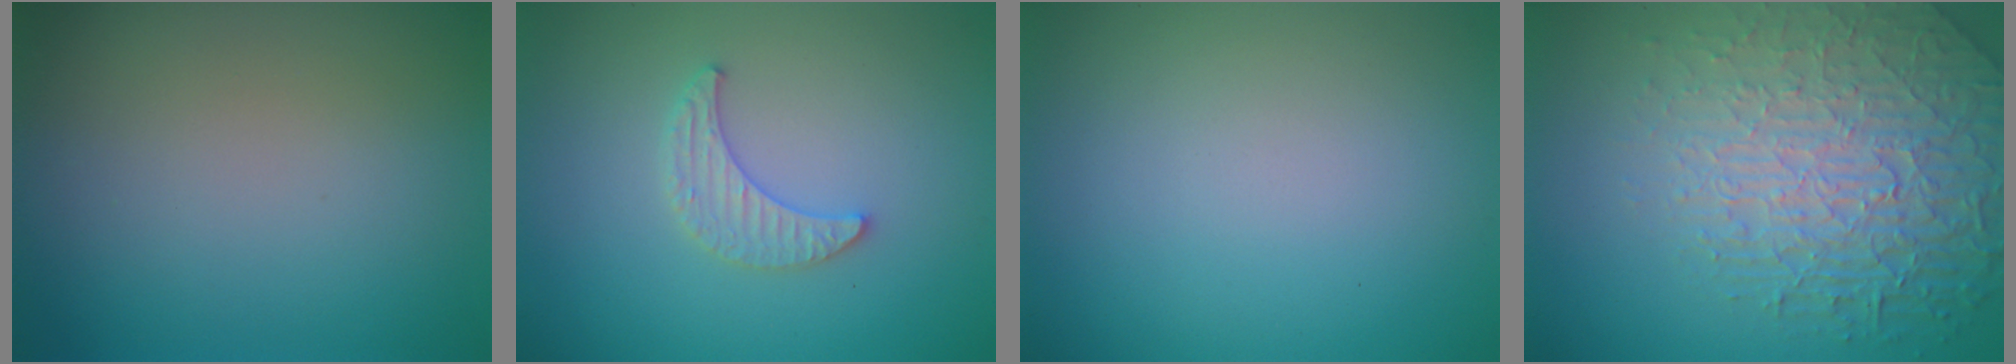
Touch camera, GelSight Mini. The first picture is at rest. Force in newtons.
{"total": 2.2, "press": 2.2, "slide": 0.5}
{"total": 0.0}
{"total": 7.0, "press": 5.6, "slide": 4.2}